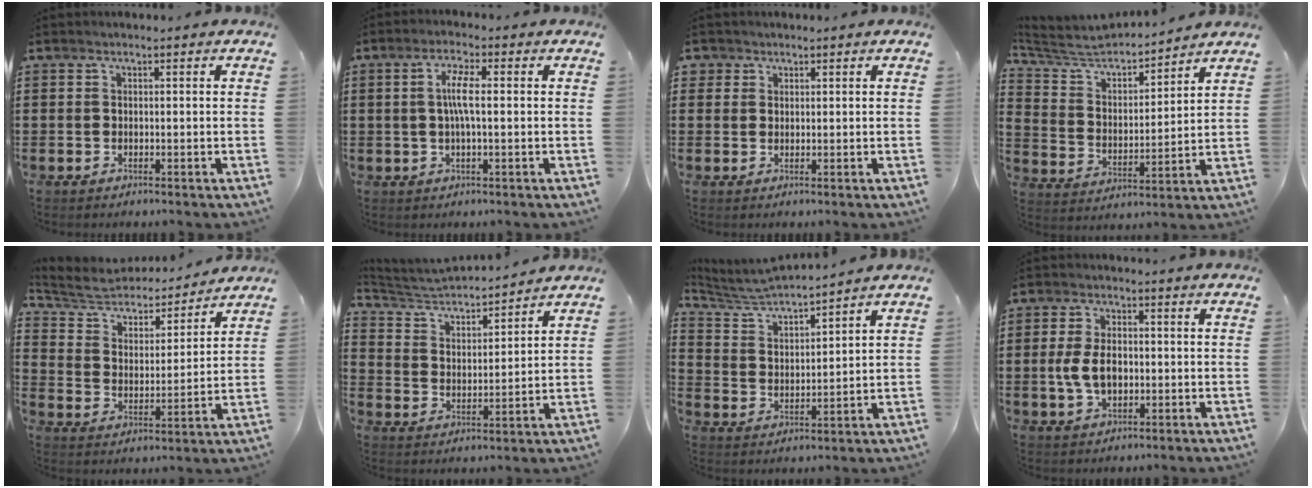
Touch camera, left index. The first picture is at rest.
{"total": 4.4, "force": [0.2, 0.9, 4.3], "torque": [-0.087, 0.001, -0.002]}
{"total": 1.7, "force": [1.0, 1.3, 0.2], "torque": [-0.009, 0.006, 0.020]}
{"total": 5.0, "force": [4.7, 1.3, 1.3], "torque": [-0.053, -0.034, 0.073]}
{"total": 5.4, "force": [5.1, 1.4, 1.2], "torque": [-0.054, -0.040, 0.081]}
{"total": 3.8, "force": [3.7, 0.5, 0.8], "torque": [-0.039, -0.031, 0.056]}
{"total": 4.8, "force": [4.7, 0.2, 1.1], "torque": [-0.047, -0.032, 0.077]}
{"total": 5.8, "force": [-0.5, 3.4, 4.7], "torque": [-0.109, 0.001, -0.015]}